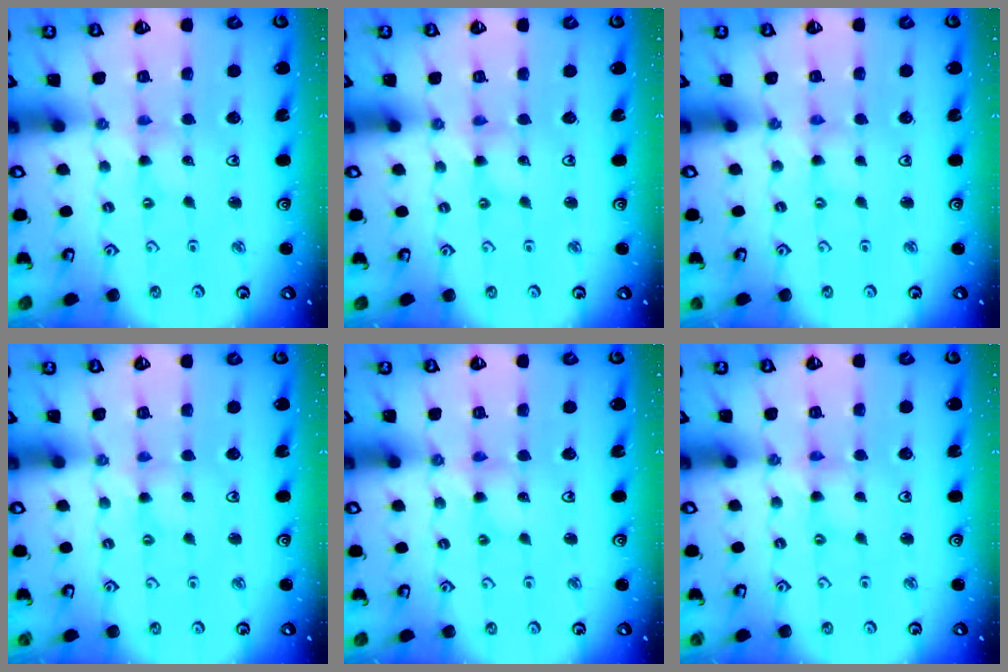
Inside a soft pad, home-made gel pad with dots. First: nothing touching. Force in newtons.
{"total": 0.0}
{"total": 0.7, "press": 0.7, "slide": 0.1}
{"total": 0.5, "press": 0.5, "slide": 0.2}
{"total": 3.9, "press": 3.9, "slide": 0.4}
{"total": 2.4, "press": 2.4, "slide": 0.3}